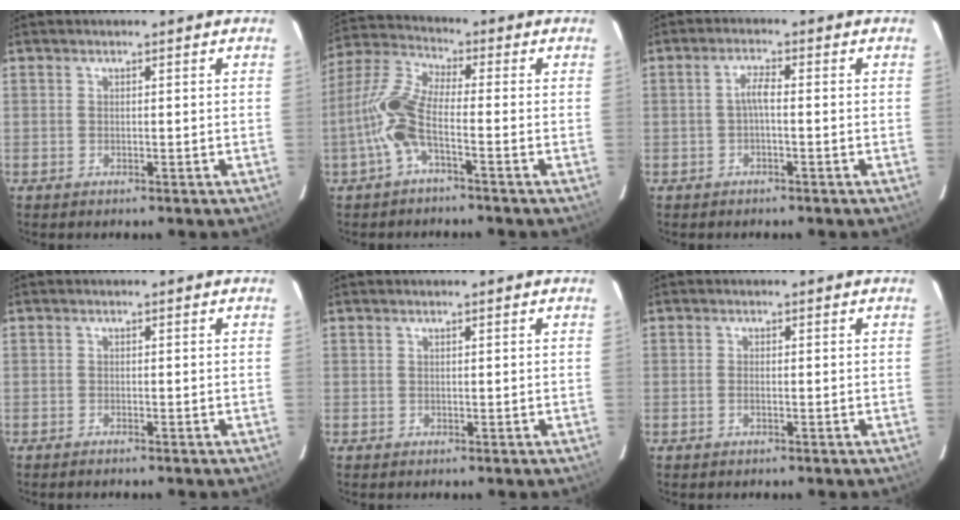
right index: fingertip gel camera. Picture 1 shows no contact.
{"total": 8.9, "force": [-3.1, 2.2, 8.1], "torque": [-0.193, 0.011, -0.066]}
{"total": 2.3, "force": [-0.6, 0.4, 2.2], "torque": [-0.044, 0.007, -0.012]}
{"total": 0.9, "force": [-0.8, 0.1, 0.3], "torque": [-0.009, -0.002, -0.016]}
{"total": 0.0}
{"total": 0.8, "force": [-0.3, 0.4, 0.7], "torque": [-0.016, 0.000, -0.006]}